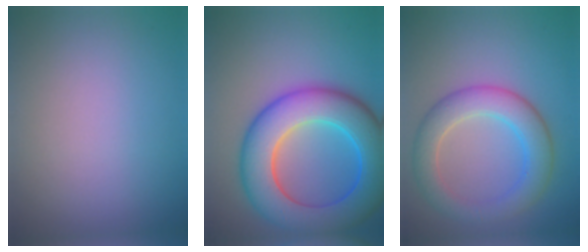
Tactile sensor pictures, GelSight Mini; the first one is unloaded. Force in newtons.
{"total": 10.8, "press": 10.8, "slide": 0.3}
{"total": 5.4, "press": 5.4, "slide": 0.3}